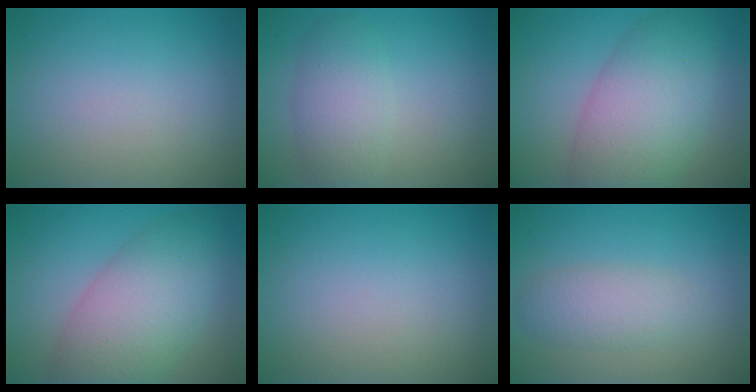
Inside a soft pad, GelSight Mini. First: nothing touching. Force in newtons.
{"total": 3.8, "press": 3.8, "slide": 0.1}
{"total": 8.2, "press": 8.2, "slide": 0.2}
{"total": 7.5, "press": 7.5, "slide": 0.5}
{"total": 0.0}
{"total": 2.9, "press": 2.9, "slide": 0.2}